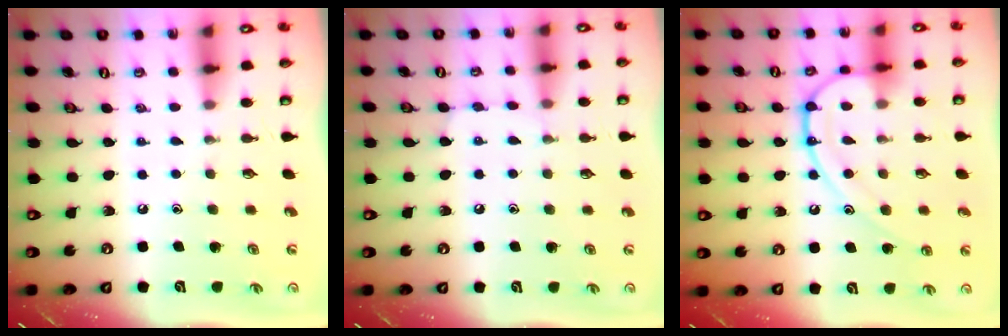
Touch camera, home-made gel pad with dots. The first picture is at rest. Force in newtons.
{"total": 5.8, "press": 5.8, "slide": 0.6}
{"total": 13.1, "press": 13.0, "slide": 1.4}